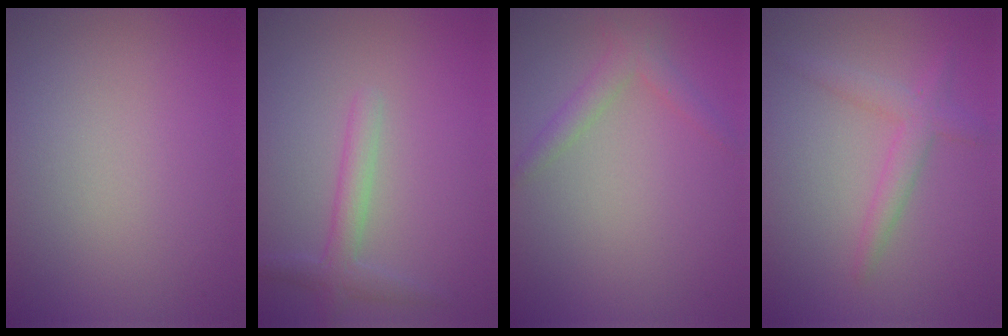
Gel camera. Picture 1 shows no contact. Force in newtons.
{"total": 2.4, "press": 2.4, "slide": 0.1}
{"total": 1.8, "press": 1.8, "slide": 0.1}
{"total": 2.6, "press": 2.6, "slide": 0.1}